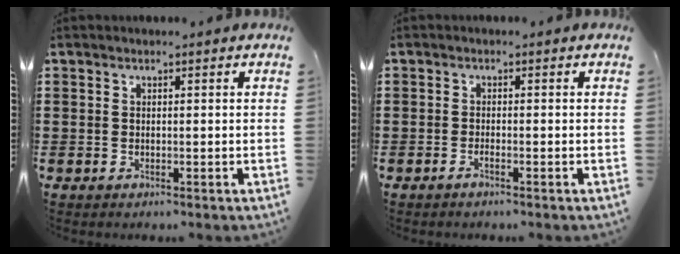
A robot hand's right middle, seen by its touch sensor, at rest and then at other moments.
{"total": 0.7, "force": [-0.5, 0.0, 0.4], "torque": [-0.010, -0.003, -0.008]}